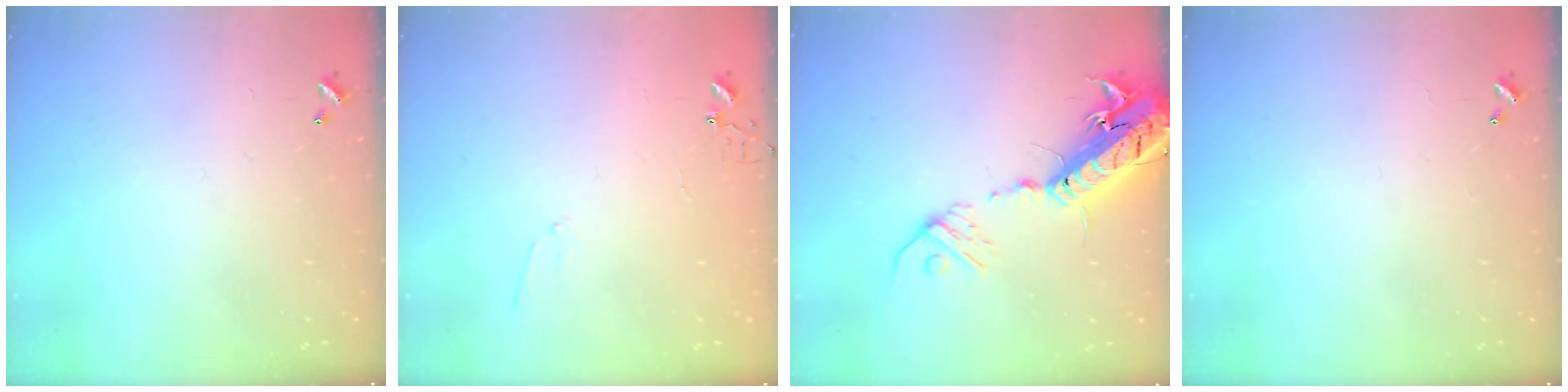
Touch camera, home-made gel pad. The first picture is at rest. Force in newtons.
{"total": 4.8, "press": 4.7, "slide": 0.6}
{"total": 21.5, "press": 21.1, "slide": 4.3}
{"total": 0.0}